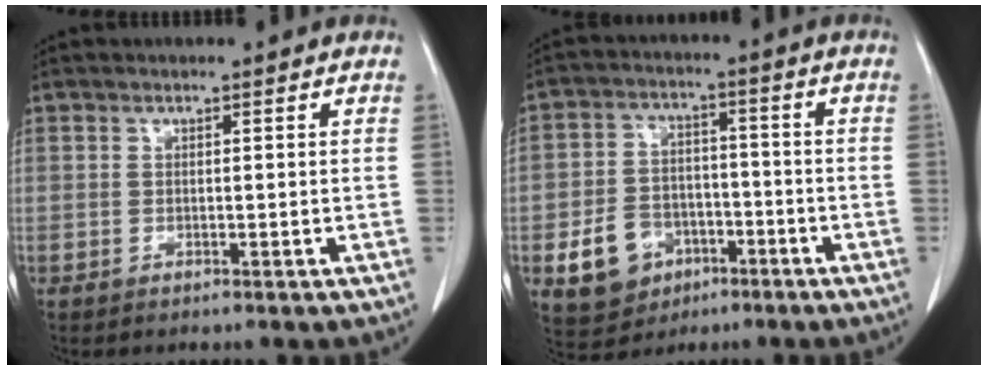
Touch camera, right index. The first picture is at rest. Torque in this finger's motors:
{"motor_torque": [0.08, -0.12, -0.38, -0.21]}